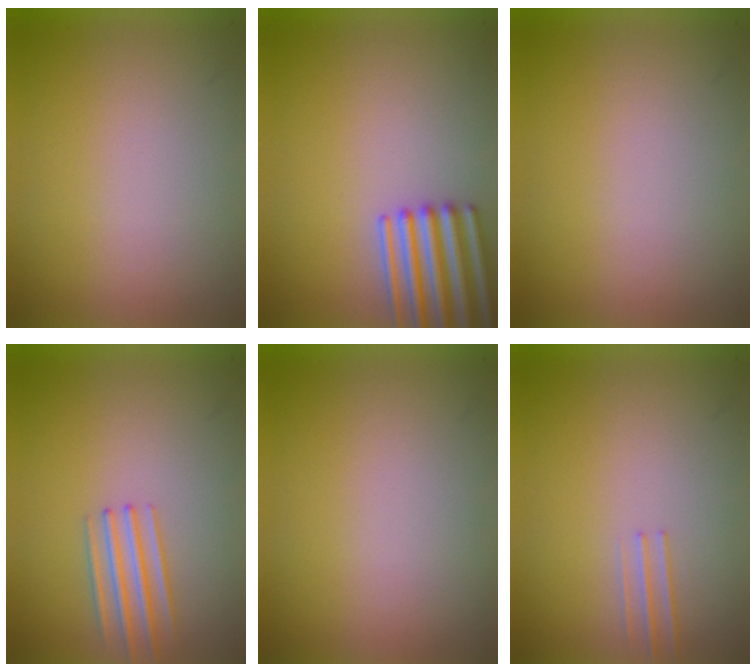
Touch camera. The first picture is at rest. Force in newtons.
{"total": 4.4}
{"total": 1.5}
{"total": 2.1}
{"total": 0.0}
{"total": 1.1}